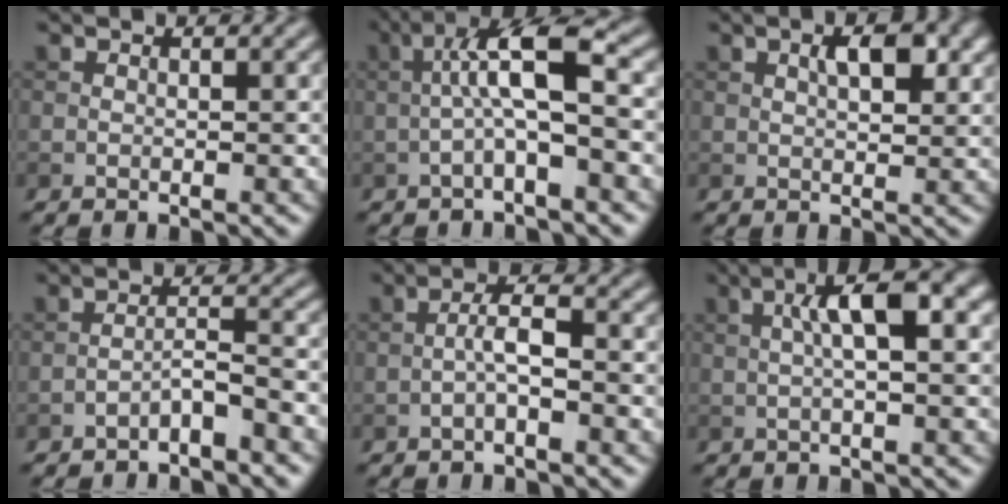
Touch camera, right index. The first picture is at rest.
{"total": 6.1, "force": [-0.4, 1.3, 5.9], "torque": [-0.107, 0.025, -0.017]}
{"total": 3.1, "force": [1.1, 1.4, 2.6], "torque": [-0.039, 0.002, 0.019]}
{"total": 2.6, "force": [-2.0, 0.3, 1.6], "torque": [-0.028, 0.012, -0.041]}
{"total": 2.3, "force": [-0.9, 0.4, 2.1], "torque": [-0.042, 0.011, -0.021]}
{"total": 5.2, "force": [1.0, 1.1, 5.0], "torque": [-0.085, 0.014, 0.015]}